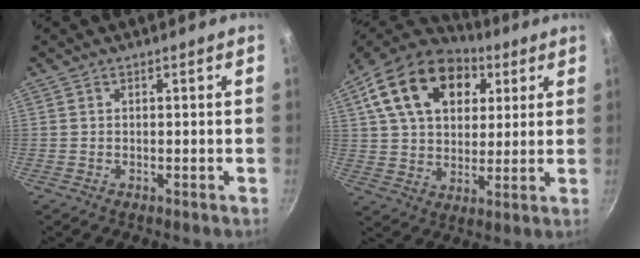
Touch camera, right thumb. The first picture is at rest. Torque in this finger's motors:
{"motor_torque": [0.48, 4.08, 1.58, 0.69, 0.16]}